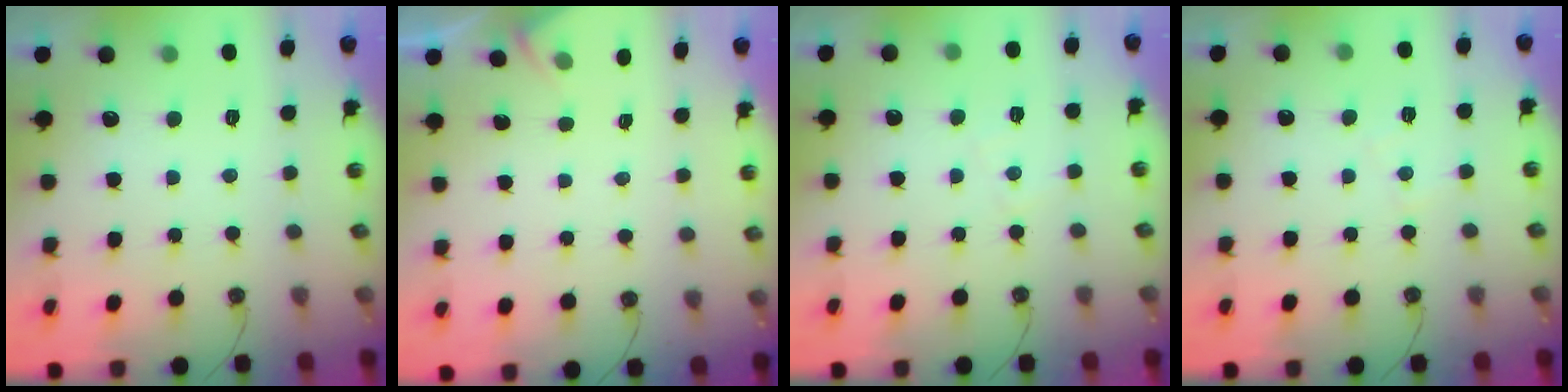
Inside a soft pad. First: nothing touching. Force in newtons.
{"total": 2.2, "press": 2.2, "slide": 0.4}
{"total": 4.2, "press": 4.2, "slide": 0.7}
{"total": 4.0, "press": 3.9, "slide": 0.6}